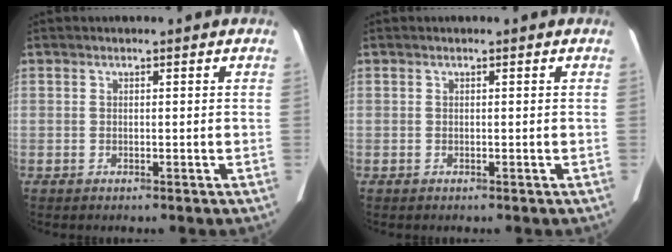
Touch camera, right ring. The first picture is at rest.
{"total": 0.0}